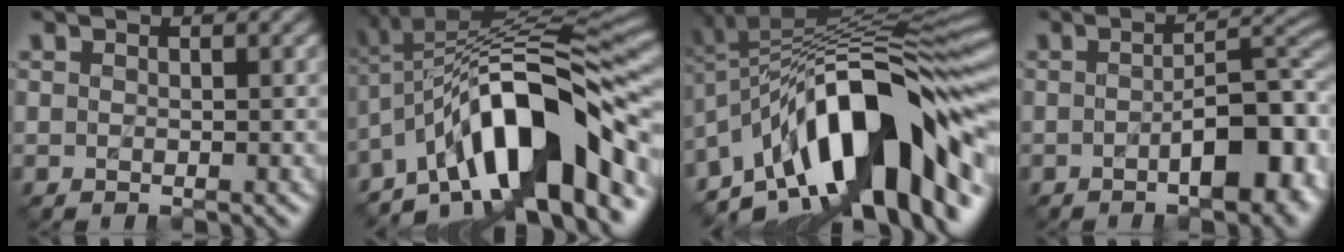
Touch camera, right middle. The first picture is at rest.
{"total": 12.1, "force": [-5.8, 3.4, 10.1], "torque": [-0.148, 0.021, -0.108]}
{"total": 14.8, "force": [-6.1, 5.3, 12.4], "torque": [-0.178, 0.031, -0.116]}
{"total": 7.5, "force": [-2.4, 3.1, 6.4], "torque": [-0.083, 0.009, -0.039]}